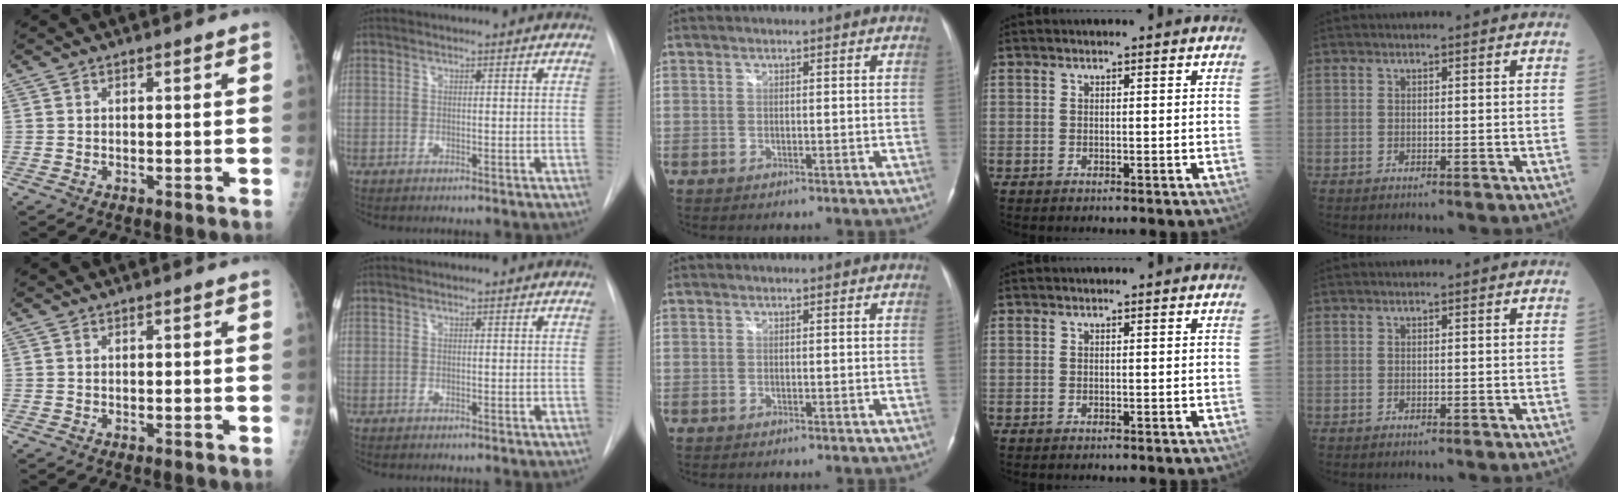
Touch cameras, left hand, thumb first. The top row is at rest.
{}